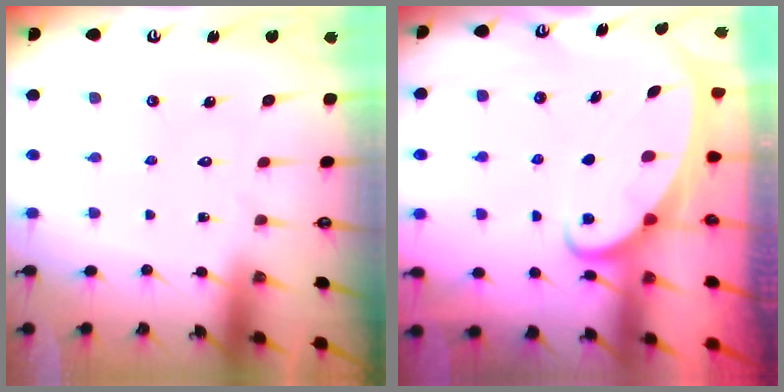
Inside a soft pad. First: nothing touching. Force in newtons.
{"total": 2.7, "press": 2.7, "slide": 0.3}